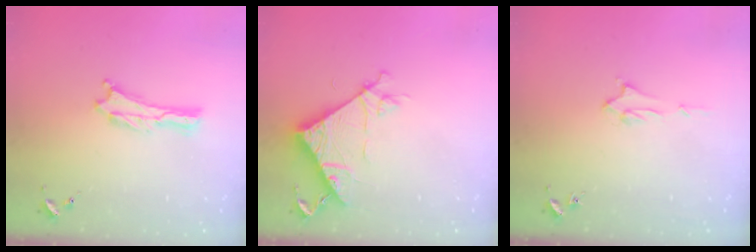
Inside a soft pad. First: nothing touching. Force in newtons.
{"total": 7.5, "press": 7.5, "slide": 0.4}
{"total": 1.4, "press": 1.4, "slide": 0.2}